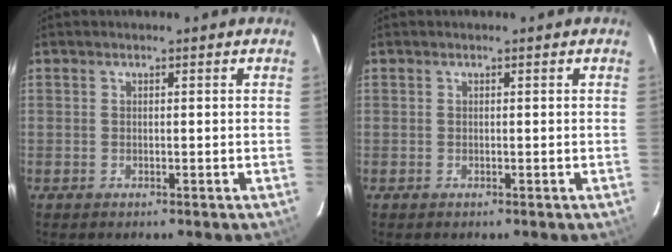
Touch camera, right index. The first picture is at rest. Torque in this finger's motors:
{"motor_torque": [0.00, 0.00, 0.01, 0.00]}